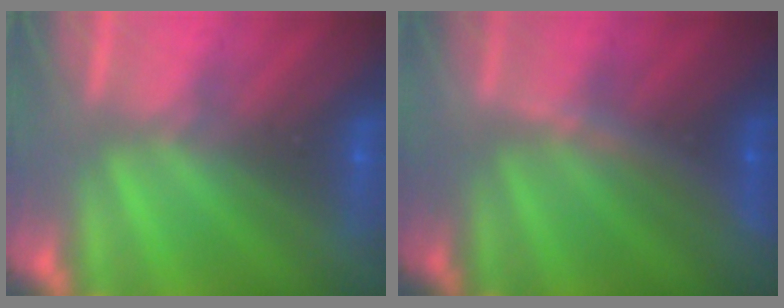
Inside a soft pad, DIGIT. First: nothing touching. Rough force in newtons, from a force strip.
{"total": 3.4}